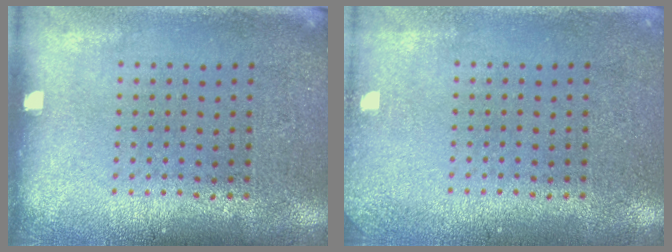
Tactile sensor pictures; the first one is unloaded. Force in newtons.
{"total": 1.1, "press": 1.1, "slide": 0.1}